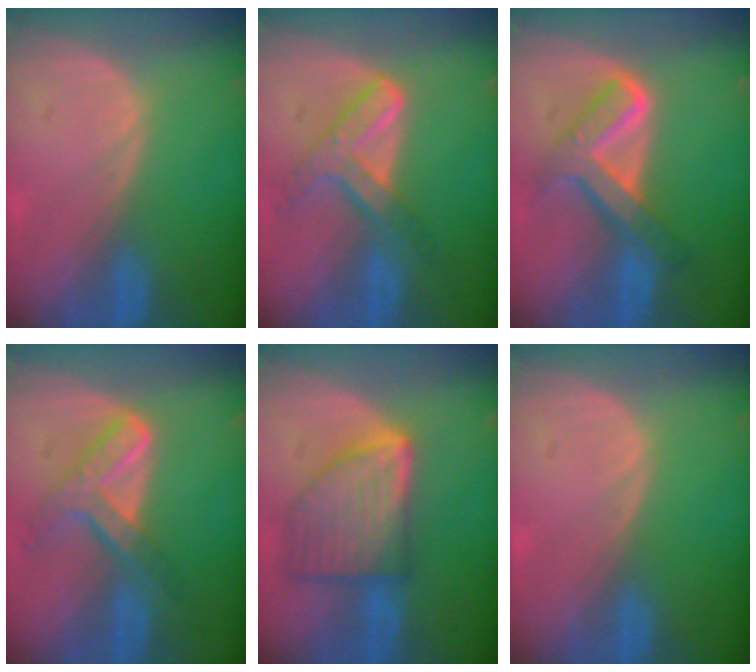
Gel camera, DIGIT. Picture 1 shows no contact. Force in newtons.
{"total": 7.2, "press": 6.2, "slide": 3.8}
{"total": 7.6, "press": 7.5, "slide": 0.4}
{"total": 7.5, "press": 6.2, "slide": 4.2}
{"total": 9.0, "press": 9.0, "slide": 0.6}
{"total": 0.0}